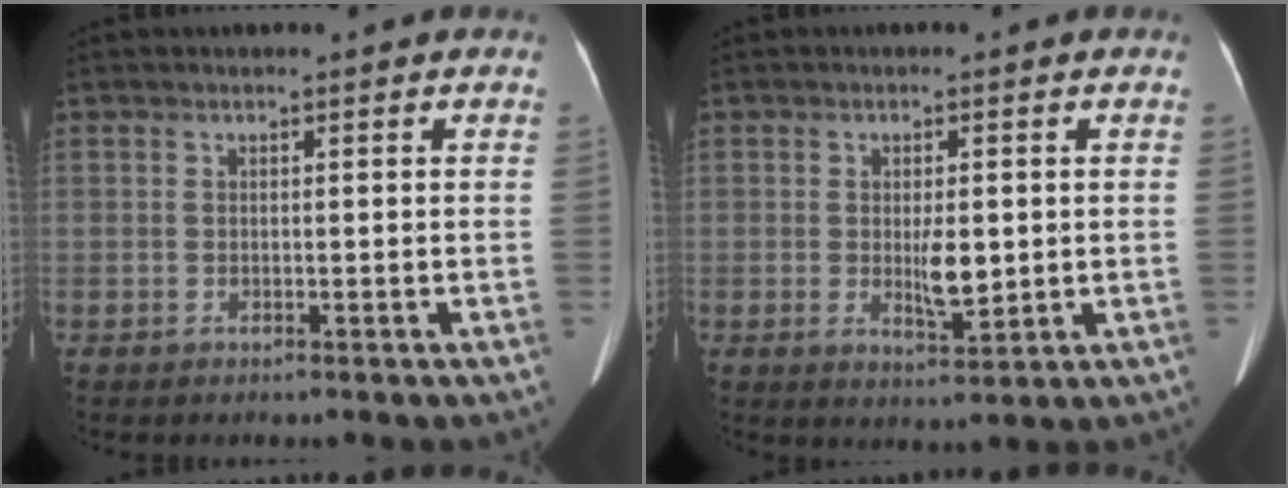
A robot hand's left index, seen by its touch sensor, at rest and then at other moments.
{"total": 4.3, "force": [-0.1, 1.4, 4.1], "torque": [-0.071, -0.008, 0.001]}